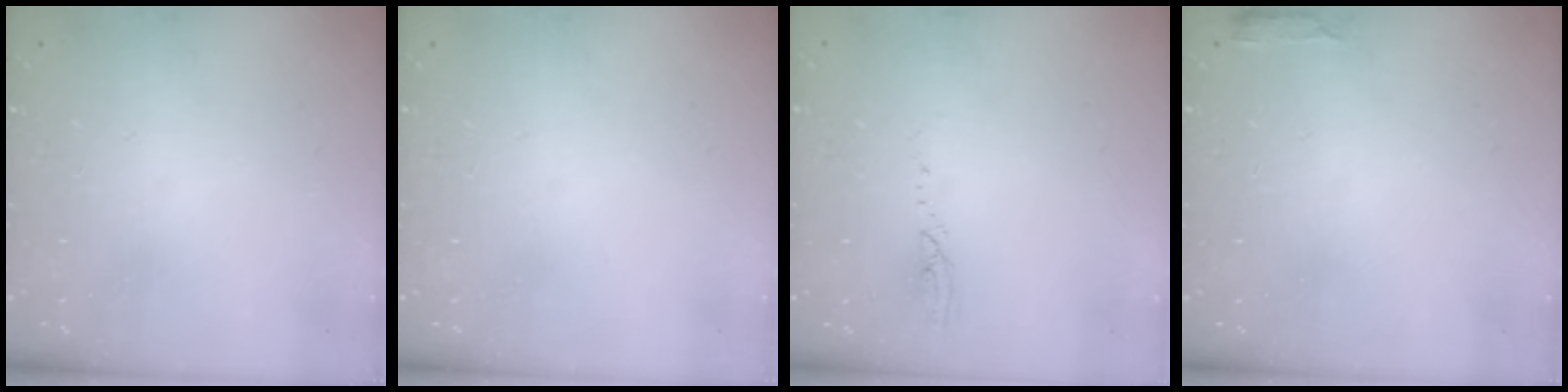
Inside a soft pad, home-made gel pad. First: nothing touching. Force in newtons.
{"total": 0.0}
{"total": 2.4, "press": 2.4, "slide": 0.3}
{"total": 2.6, "press": 2.6, "slide": 0.5}